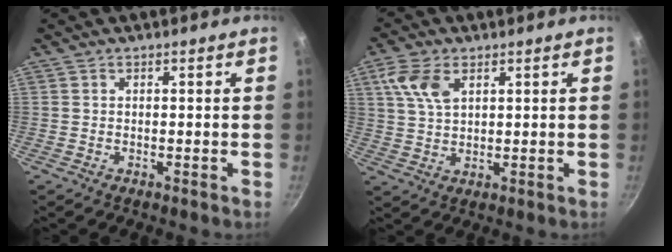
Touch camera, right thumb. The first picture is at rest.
{"total": 7.4, "force": [3.0, 4.3, 5.1], "torque": [-0.101, -0.003, 0.059]}